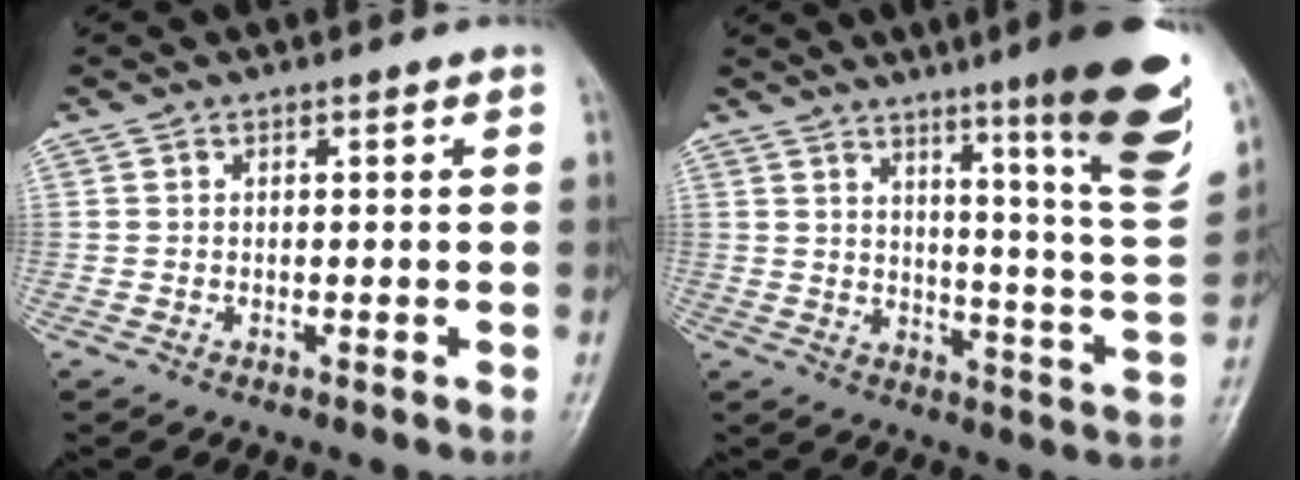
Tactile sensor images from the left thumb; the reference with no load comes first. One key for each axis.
{"total": 20.1, "fx": 11.9, "fy": 1.0, "fz": 16.1, "tx": -0.193, "ty": -0.069, "tz": 0.164}